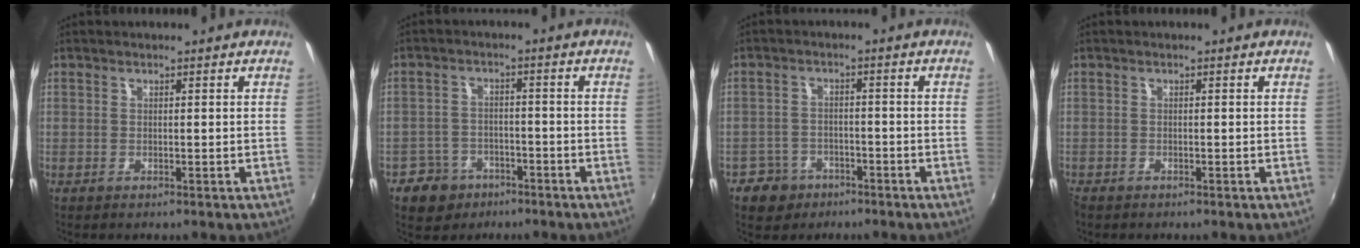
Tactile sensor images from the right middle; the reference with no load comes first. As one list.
[{"total": 6.9, "force": [-4.2, 5.2, 1.5], "torque": [-0.053, 0.013, -0.063]}, {"total": 6.1, "force": [-3.8, 4.6, 1.2], "torque": [-0.045, 0.011, -0.059]}, {"total": 1.0, "force": [-0.8, 0.5, 0.1], "torque": [-0.007, -0.004, -0.018]}]